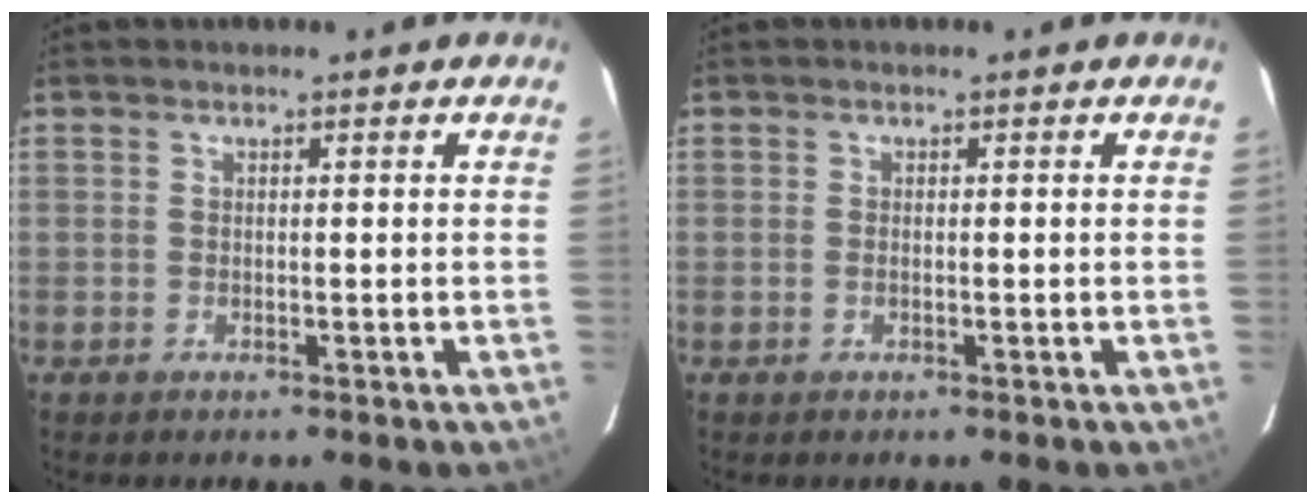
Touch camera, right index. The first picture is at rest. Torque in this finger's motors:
{"motor_torque": [-0.08, 0.00, -0.04, 0.00]}